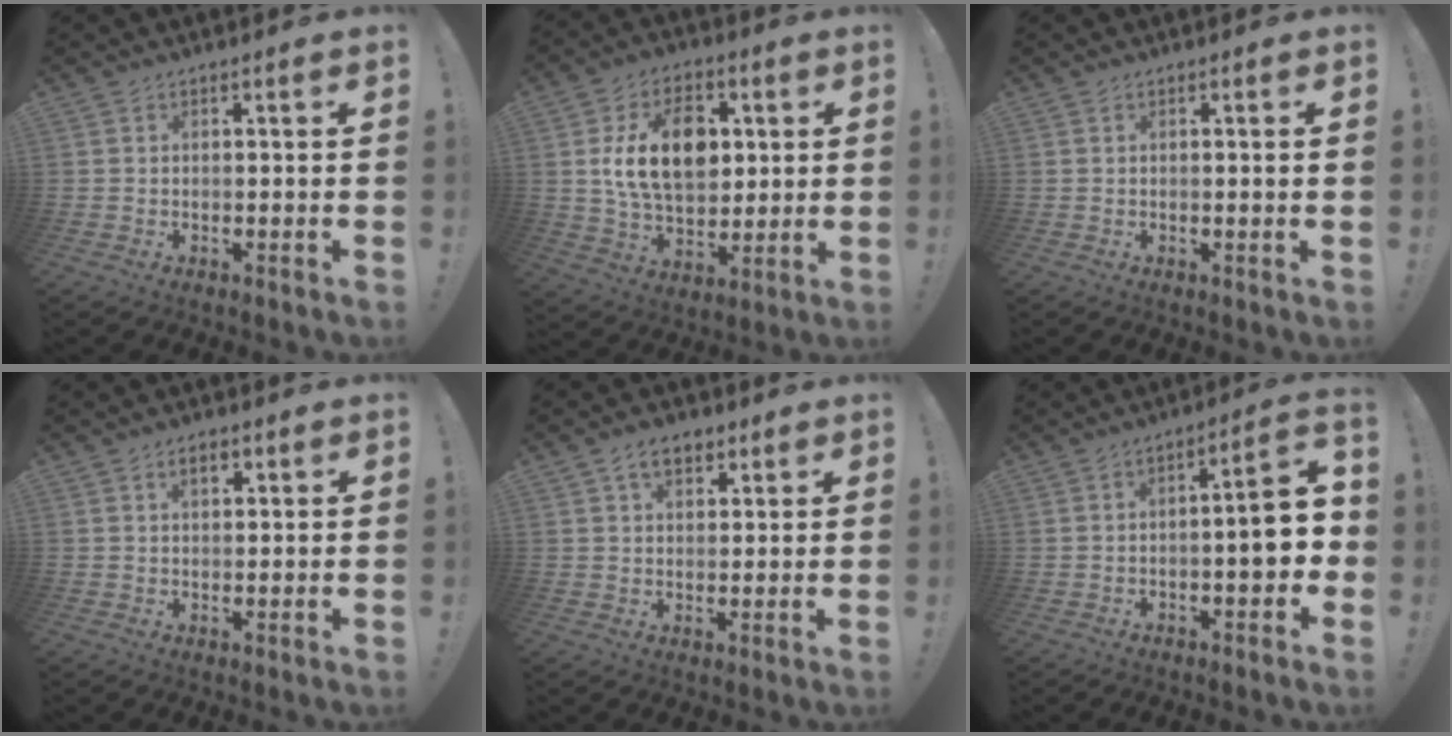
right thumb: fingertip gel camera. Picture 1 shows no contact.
{"total": 17.7, "force": [3.8, 12.3, 12.1], "torque": [-0.182, -0.003, 0.069]}
{"total": 1.1, "force": [0.3, -0.4, 1.0], "torque": [-0.013, -0.003, 0.003]}
{"total": 3.2, "force": [1.6, 1.7, 2.2], "torque": [-0.033, 0.001, 0.024]}
{"total": 6.3, "force": [3.4, 4.1, 3.5], "torque": [-0.054, -0.001, 0.062]}
{"total": 9.7, "force": [-1.6, 2.8, 9.1], "torque": [-0.118, 0.003, -0.031]}